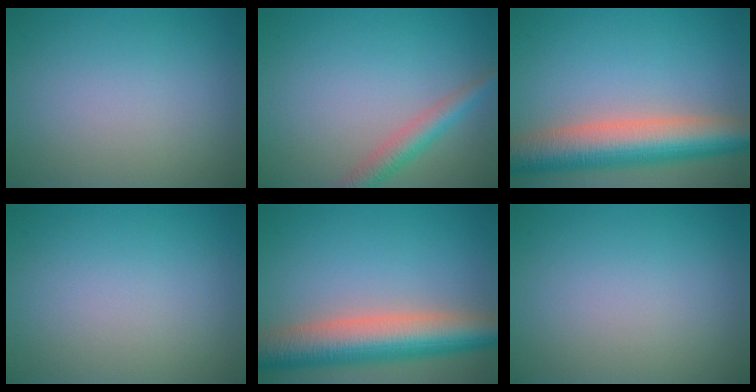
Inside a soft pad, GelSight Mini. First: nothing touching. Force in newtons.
{"total": 2.8, "press": 2.8, "slide": 0.1}
{"total": 9.1, "press": 9.1, "slide": 0.5}
{"total": 0.0}
{"total": 9.1, "press": 9.1, "slide": 0.5}
{"total": 0.0}